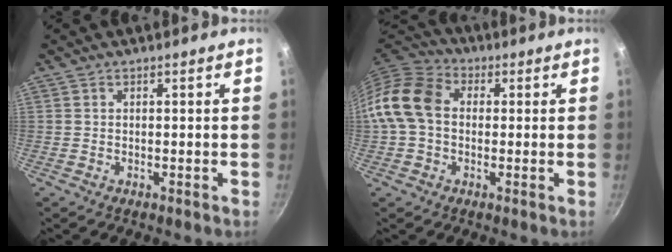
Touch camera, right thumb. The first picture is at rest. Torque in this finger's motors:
{"motor_torque": [-0.25, 0.65, 0.36, -0.35, 0.17]}